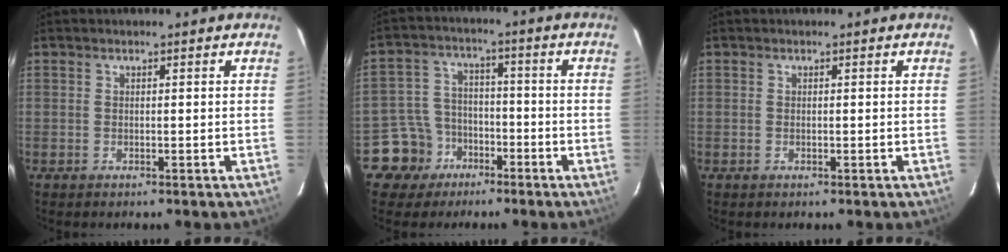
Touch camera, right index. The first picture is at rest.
{"total": 8.5, "force": [-4.9, 6.8, 0.5], "torque": [-0.040, 0.030, -0.077]}
{"total": 0.0}